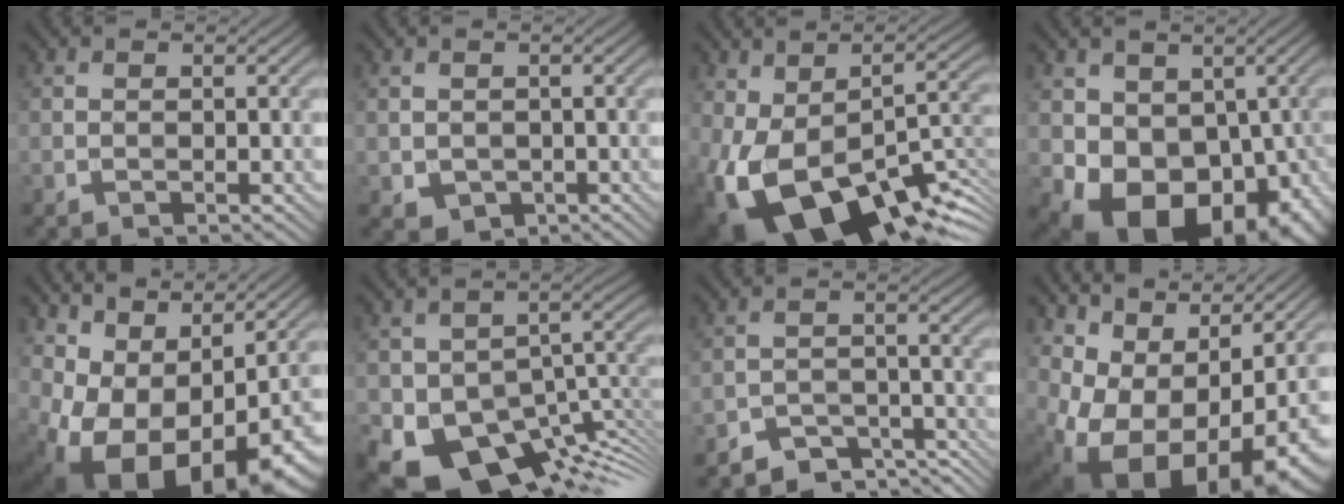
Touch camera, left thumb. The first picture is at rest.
{"total": 2.2, "force": [-0.3, 1.9, 0.9], "torque": [-0.031, -0.013, -0.001]}
{"total": 18.4, "force": [-6.1, 10.3, 14.0], "torque": [-0.265, -0.056, -0.077]}
{"total": 14.8, "force": [-3.4, 10.9, 9.4], "torque": [-0.139, -0.042, -0.036]}
{"total": 15.0, "force": [-0.6, 9.1, 11.9], "torque": [-0.187, -0.030, 0.041]}
{"total": 14.8, "force": [-8.0, 8.6, 9.1], "torque": [-0.156, -0.035, -0.127]}
{"total": 6.0, "force": [-5.1, 2.3, 2.3], "torque": [-0.033, -0.008, -0.088]}
{"total": 15.8, "force": [0.7, 10.0, 12.2], "torque": [-0.178, -0.026, 0.067]}